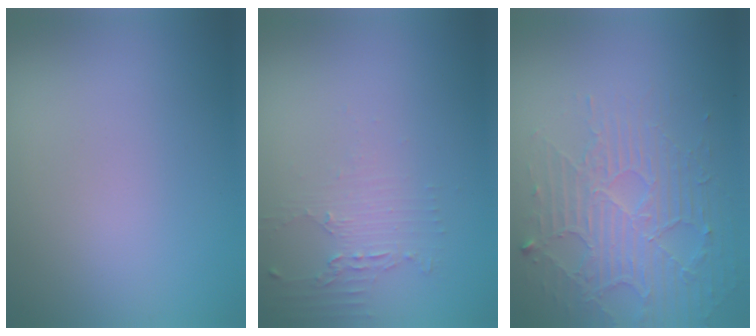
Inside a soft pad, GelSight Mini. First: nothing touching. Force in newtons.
{"total": 1.9, "press": 1.3, "slide": 1.4}
{"total": 5.5, "press": 3.5, "slide": 4.3}